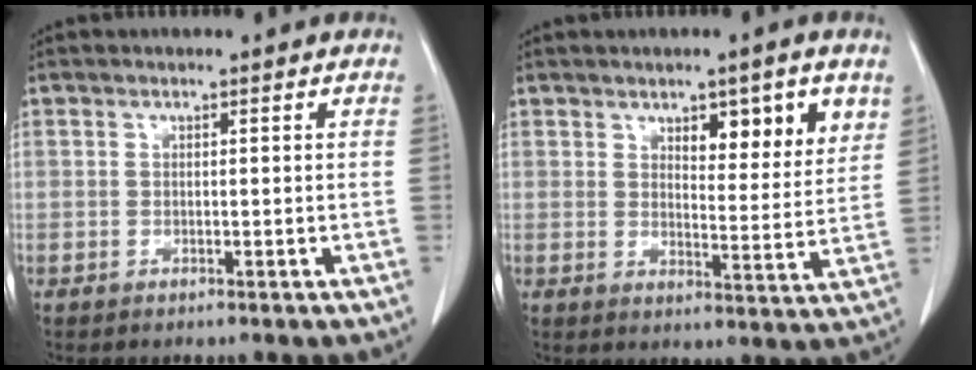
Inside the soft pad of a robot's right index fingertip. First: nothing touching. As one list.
[{"total": 8.4, "force": [4.5, 2.4, 6.7], "torque": [-0.086, -0.008, 0.065]}]